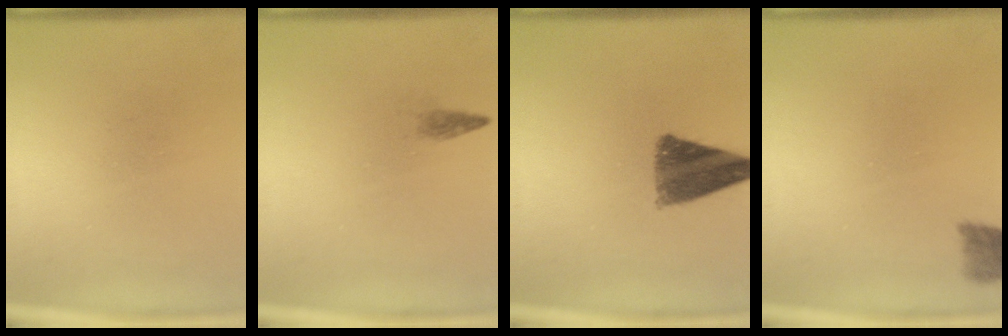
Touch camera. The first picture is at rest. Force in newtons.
{"total": 1.0}
{"total": 9.6}
{"total": 2.5}